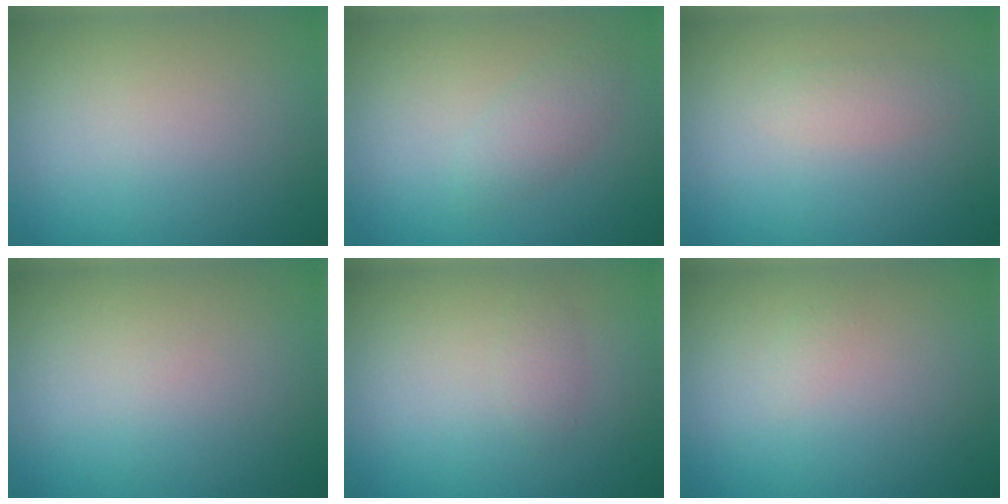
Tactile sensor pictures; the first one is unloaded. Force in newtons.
{"total": 1.8, "press": 1.8, "slide": 0.1}
{"total": 1.2, "press": 1.2, "slide": 0.1}
{"total": 0.0}
{"total": 0.9, "press": 0.9, "slide": 0.0}
{"total": 0.5, "press": 0.5, "slide": 0.0}